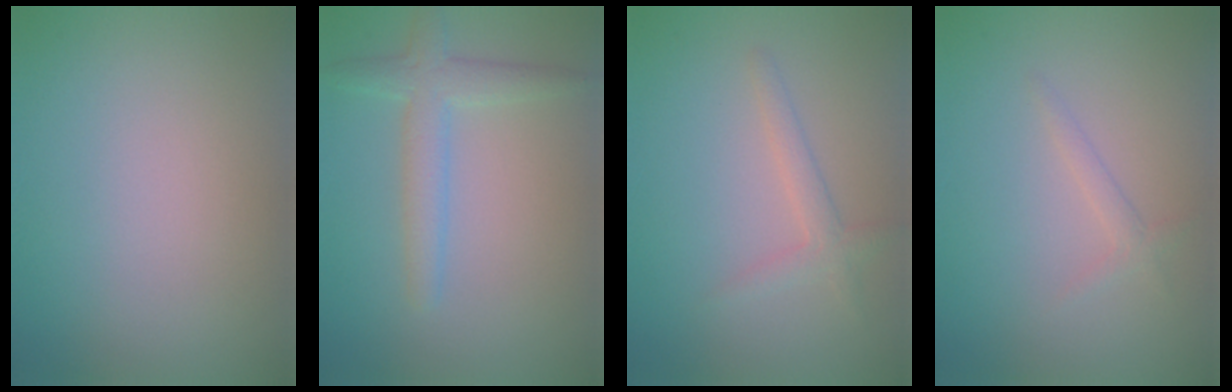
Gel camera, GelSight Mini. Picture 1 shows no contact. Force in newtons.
{"total": 3.1, "press": 3.1, "slide": 0.1}
{"total": 1.9, "press": 1.9, "slide": 0.1}
{"total": 1.1, "press": 1.1, "slide": 0.1}